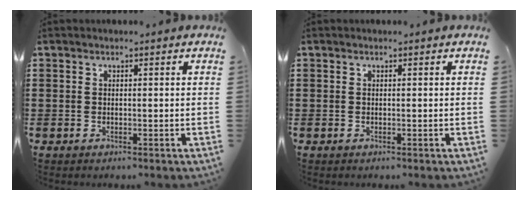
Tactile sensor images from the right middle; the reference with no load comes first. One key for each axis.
{"total": 0.0}